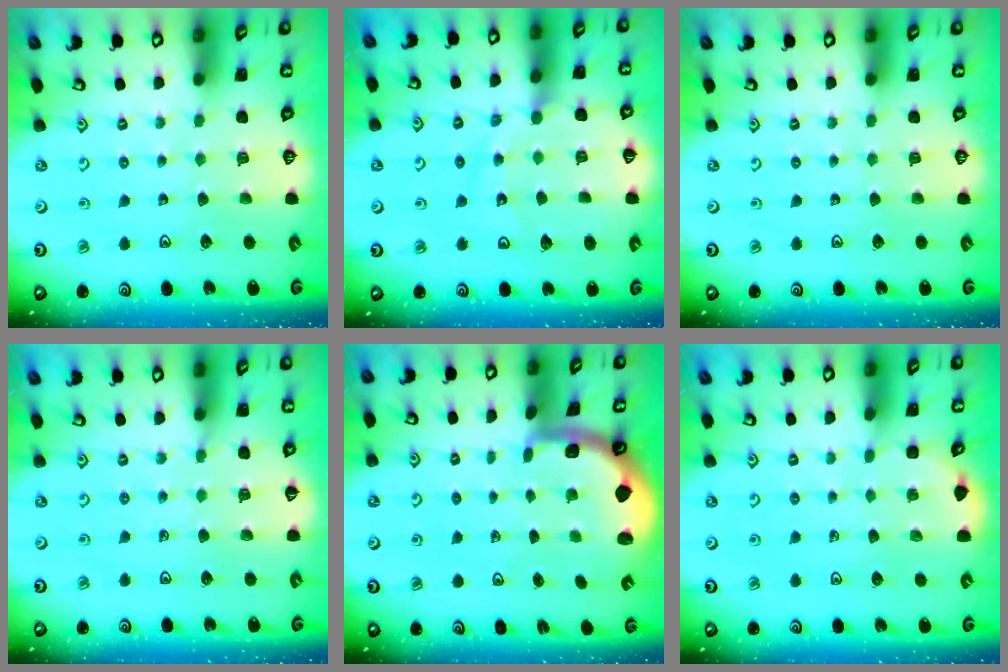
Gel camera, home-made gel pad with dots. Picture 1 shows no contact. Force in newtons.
{"total": 12.6, "press": 12.5, "slide": 1.6}
{"total": 0.0}
{"total": 3.2, "press": 3.2, "slide": 0.5}
{"total": 1.5, "press": 1.5, "slide": 0.3}
{"total": 2.3, "press": 2.3, "slide": 0.2}